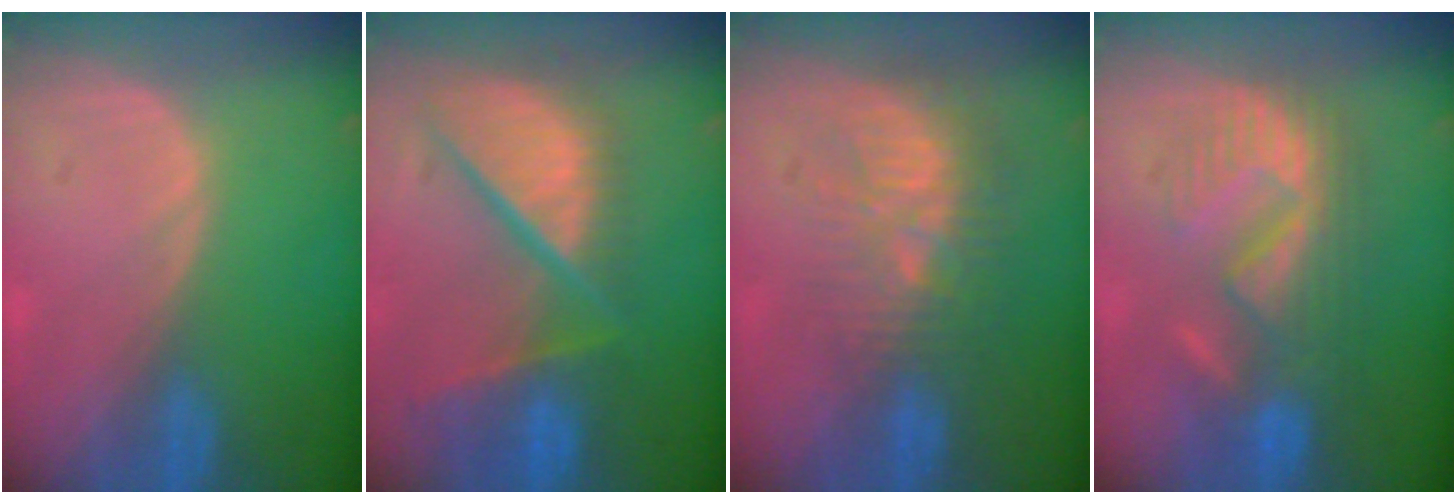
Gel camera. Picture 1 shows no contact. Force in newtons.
{"total": 12.0, "press": 9.8, "slide": 6.8}
{"total": 9.3, "press": 8.5, "slide": 3.6}
{"total": 8.7, "press": 8.6, "slide": 1.5}